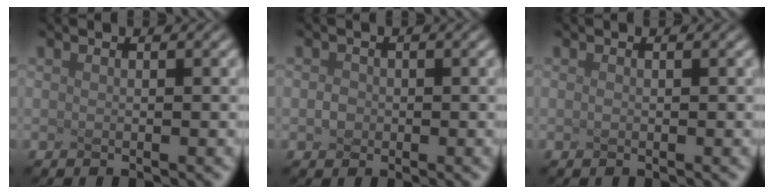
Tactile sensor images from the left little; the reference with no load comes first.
{"total": 1.8, "force": [-1.4, -0.5, -1.0], "torque": [-0.020, -0.006, 0.019]}
{"total": 0.0}